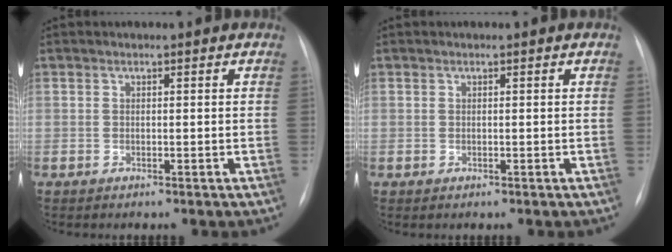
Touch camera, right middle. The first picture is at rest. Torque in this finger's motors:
{"motor_torque": [-0.18, 0.00, -0.07, 0.00]}